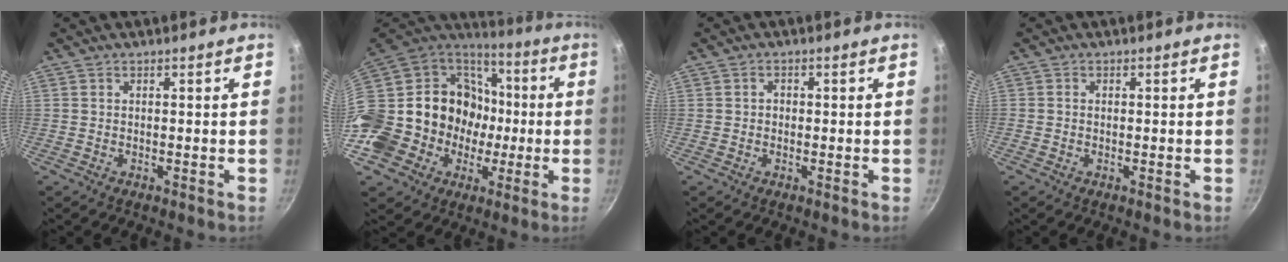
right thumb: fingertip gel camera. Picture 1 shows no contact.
{"total": 28.2, "force": [-2.7, 24.3, 14.1], "torque": [-0.266, 0.066, -0.019]}
{"total": 1.1, "force": [-0.1, 1.0, 0.6], "torque": [-0.007, 0.004, -0.003]}
{"total": 0.6, "force": [-0.1, 0.6, 0.2], "torque": [-0.004, 0.002, -0.003]}